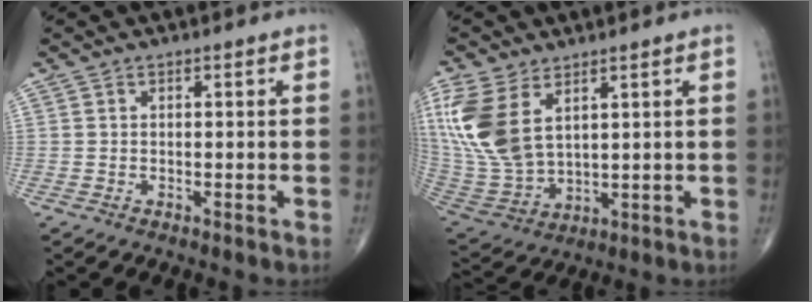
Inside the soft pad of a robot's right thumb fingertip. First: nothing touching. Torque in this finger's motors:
{"motor_torque": [-0.51, 1.14, 1.22, 0.62, 0.35]}